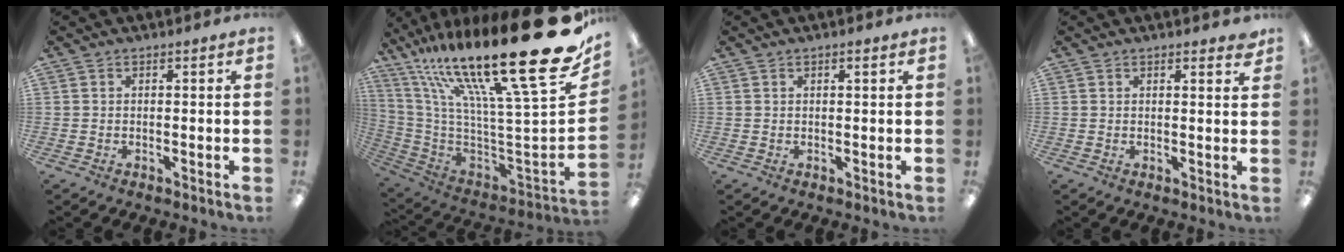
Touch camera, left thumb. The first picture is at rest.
{"total": 31.4, "force": [18.6, 5.8, 24.7], "torque": [-0.339, -0.179, 0.325]}
{"total": 0.9, "force": [0.6, 0.1, 0.6], "torque": [-0.013, 0.001, 0.009]}
{"total": 1.6, "force": [1.3, 0.3, 0.8], "torque": [-0.002, -0.007, 0.021]}